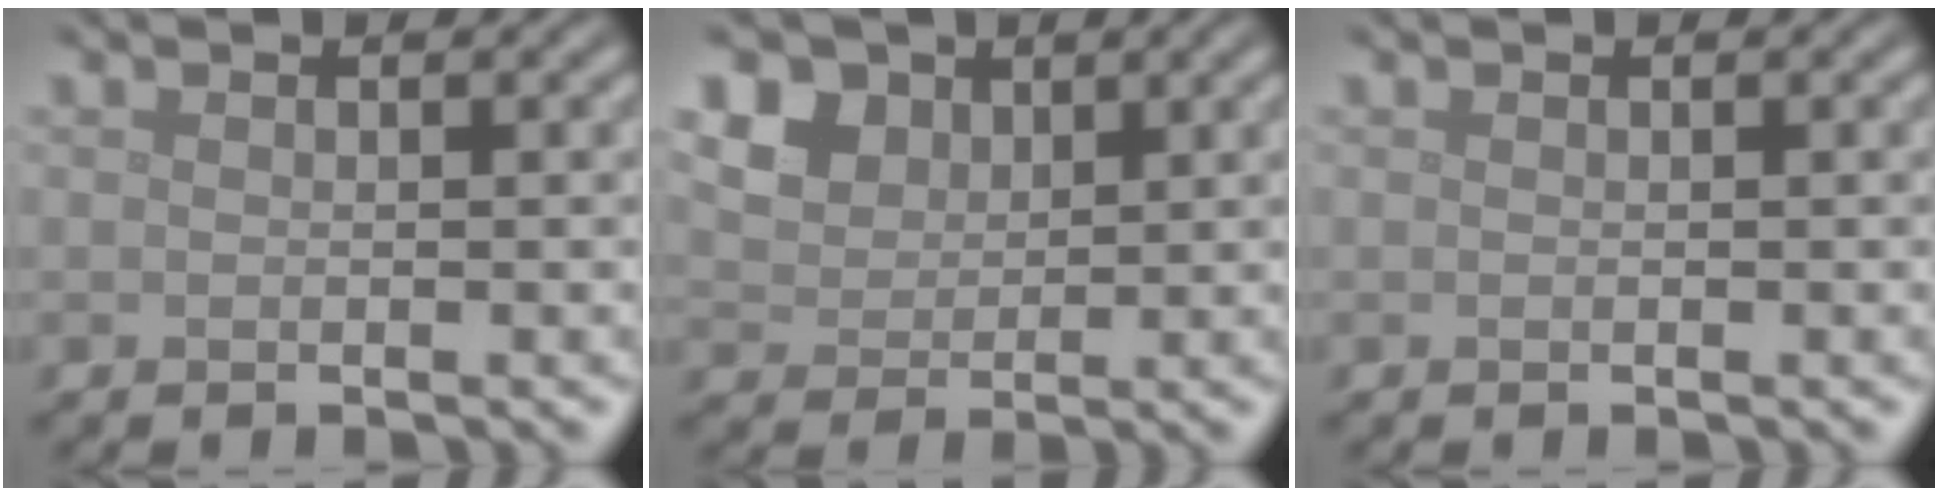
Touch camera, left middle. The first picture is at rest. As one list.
[{"total": 7.9, "force": [4.3, 5.8, 3.4], "torque": [-0.102, 0.019, 0.073]}, {"total": 0.0}]